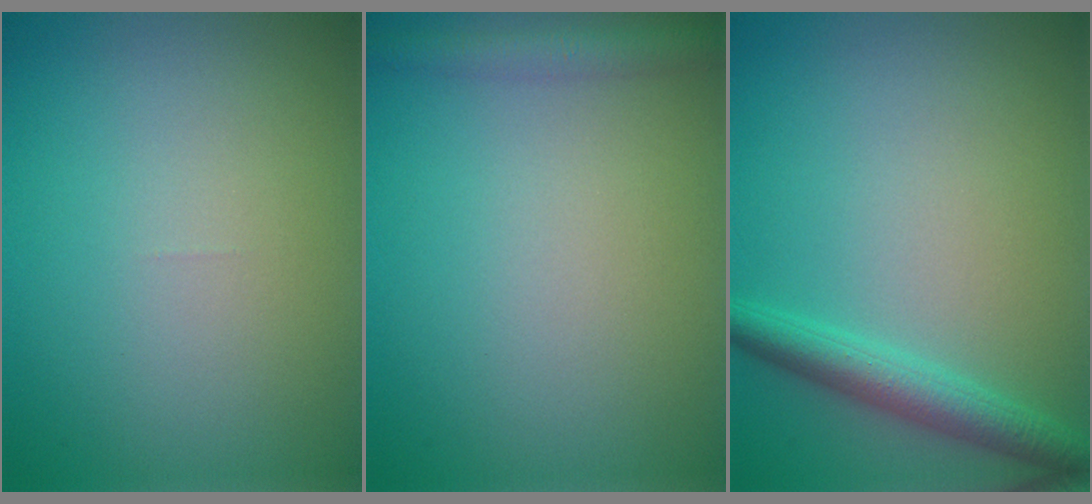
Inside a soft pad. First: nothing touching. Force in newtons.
{"total": 2.1, "press": 2.1, "slide": 0.1}
{"total": 3.4, "press": 3.4, "slide": 0.1}